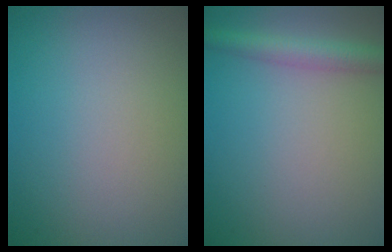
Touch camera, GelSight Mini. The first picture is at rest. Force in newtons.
{"total": 2.9, "press": 2.9, "slide": 0.1}